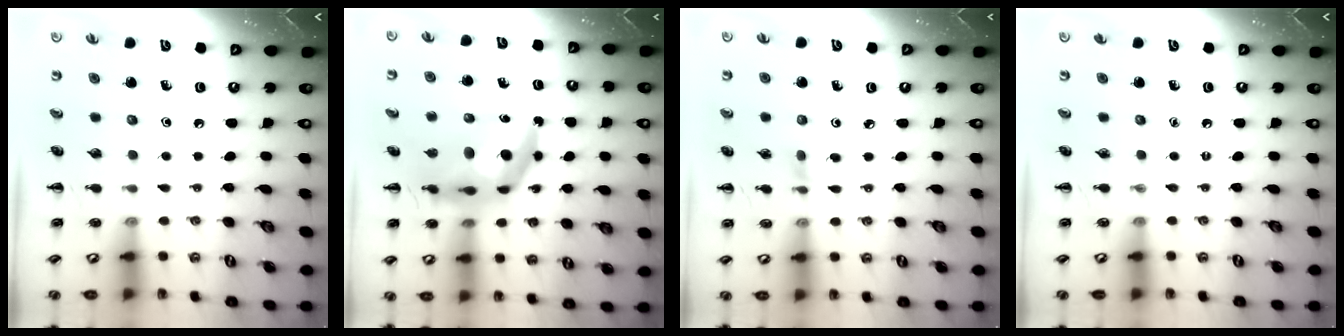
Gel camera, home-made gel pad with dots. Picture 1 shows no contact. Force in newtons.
{"total": 12.9, "press": 12.4, "slide": 3.8}
{"total": 2.8, "press": 2.6, "slide": 1.0}
{"total": 0.0}